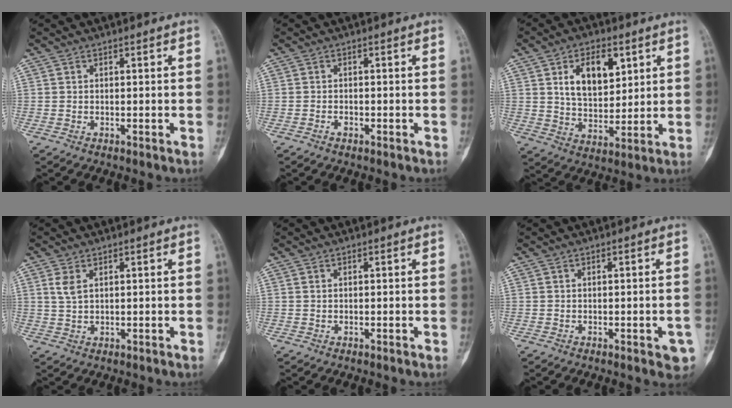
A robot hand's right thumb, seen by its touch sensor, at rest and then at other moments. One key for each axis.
{"total": 1.0, "fx": -0.6, "fy": 0.6, "fz": 0.5, "tx": -0.012, "ty": 0.004, "tz": -0.010}
{"total": 11.6, "fx": 4.4, "fy": 6.9, "fz": 8.2, "tx": -0.106, "ty": -0.019, "tz": 0.083}
{"total": 2.8, "fx": 1.2, "fy": 1.4, "fz": 2.1, "tx": -0.043, "ty": 0.002, "tz": 0.031}
{"total": 0.0}
{"total": 4.0, "fx": -1.4, "fy": 1.4, "fz": 3.4, "tx": -0.033, "ty": 0.007, "tz": -0.010}